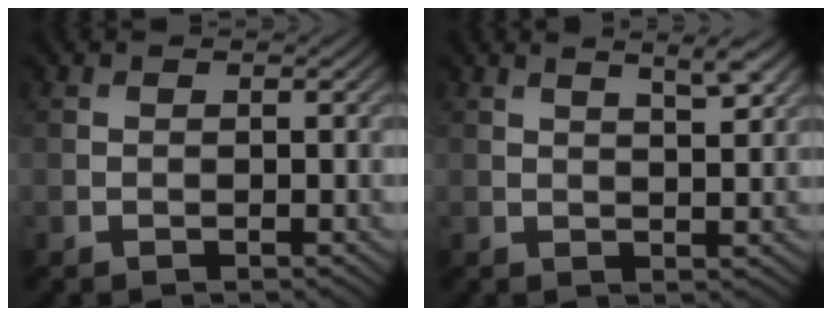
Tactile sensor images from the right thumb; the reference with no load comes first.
{"total": 2.9, "force": [1.9, 0.4, 2.1], "torque": [-0.036, -0.002, 0.035]}